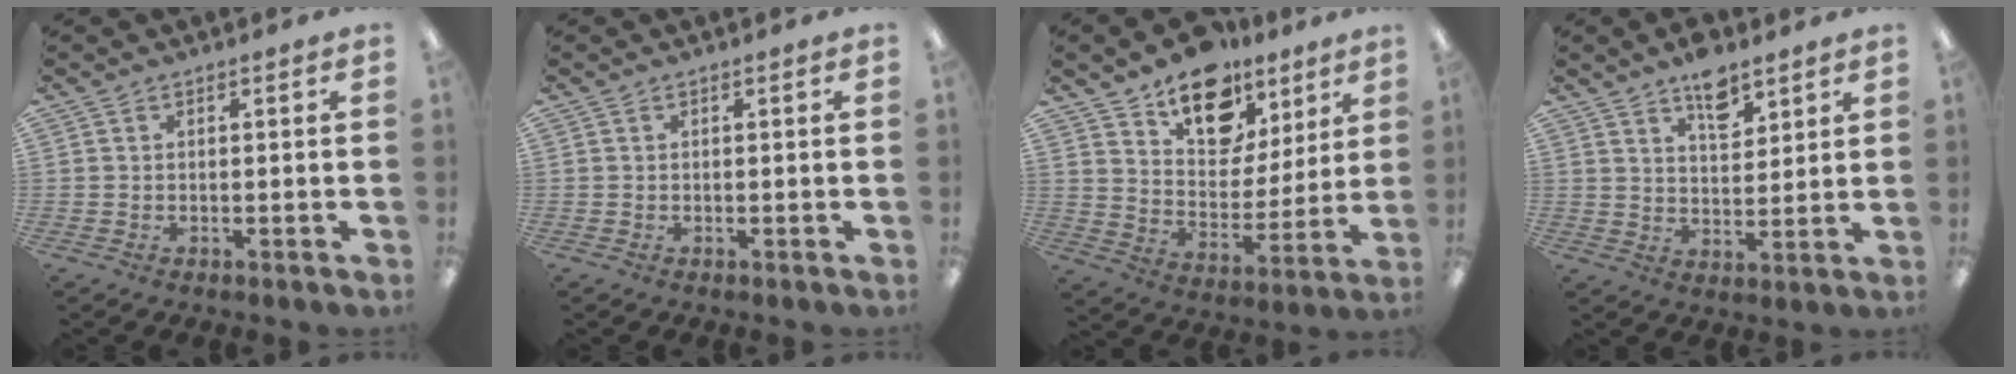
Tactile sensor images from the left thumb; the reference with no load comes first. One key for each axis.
{"total": 0.0}
{"total": 16.0, "fx": 10.9, "fy": 9.7, "fz": 6.4, "tx": -0.093, "ty": -0.069, "tz": 0.198}
{"total": 8.3, "fx": 5.9, "fy": 4.0, "fz": 4.2, "tx": -0.051, "ty": -0.031, "tz": 0.099}